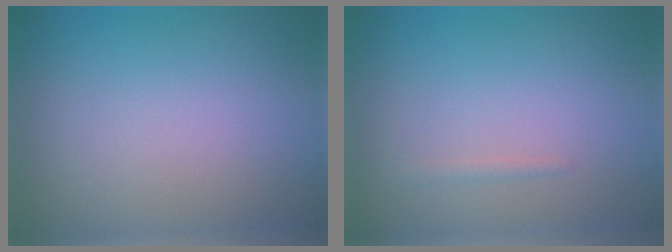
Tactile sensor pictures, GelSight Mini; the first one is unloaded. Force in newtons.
{"total": 0.6, "press": 0.6, "slide": 0.0}